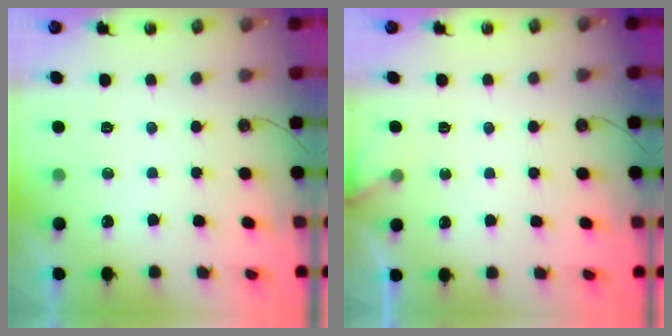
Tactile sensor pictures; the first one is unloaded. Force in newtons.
{"total": 2.5, "press": 2.5, "slide": 0.3}